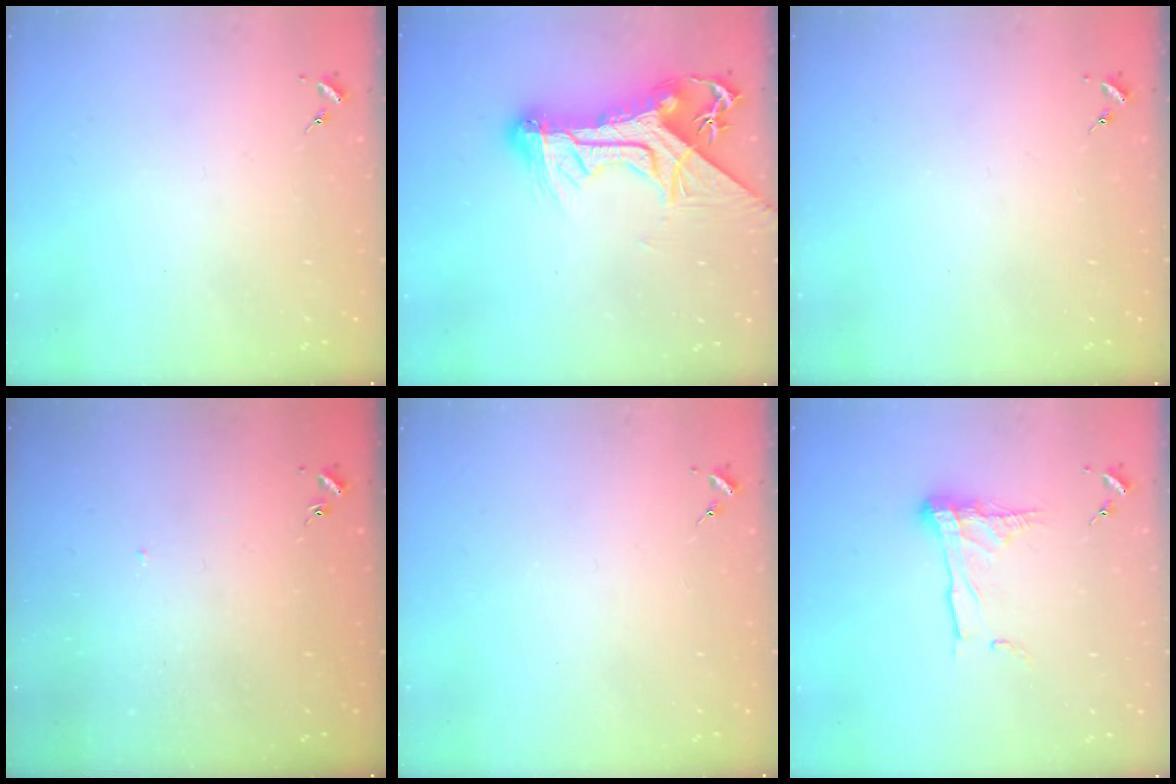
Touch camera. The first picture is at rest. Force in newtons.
{"total": 19.4, "press": 19.4, "slide": 1.4}
{"total": 0.0}
{"total": 1.2, "press": 1.2, "slide": 0.1}
{"total": 0.0}
{"total": 11.8, "press": 11.7, "slide": 1.1}